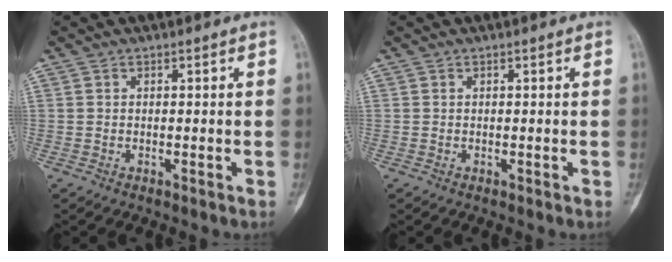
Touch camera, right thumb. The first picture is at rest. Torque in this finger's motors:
{"motor_torque": [-0.06, 0.09, 0.02, 0.02, -0.02]}